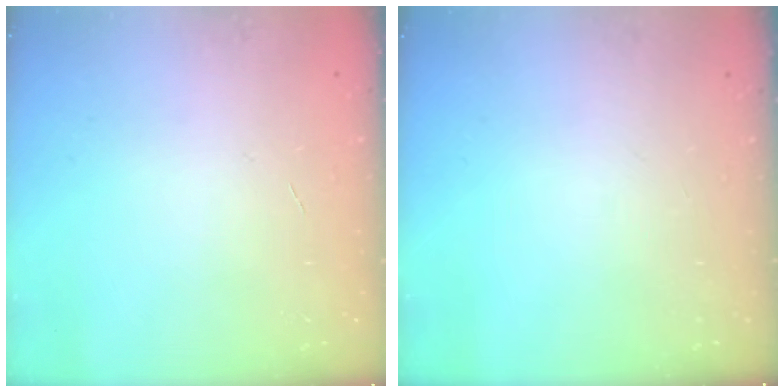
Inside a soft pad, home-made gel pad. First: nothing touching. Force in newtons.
{"total": 0.0}